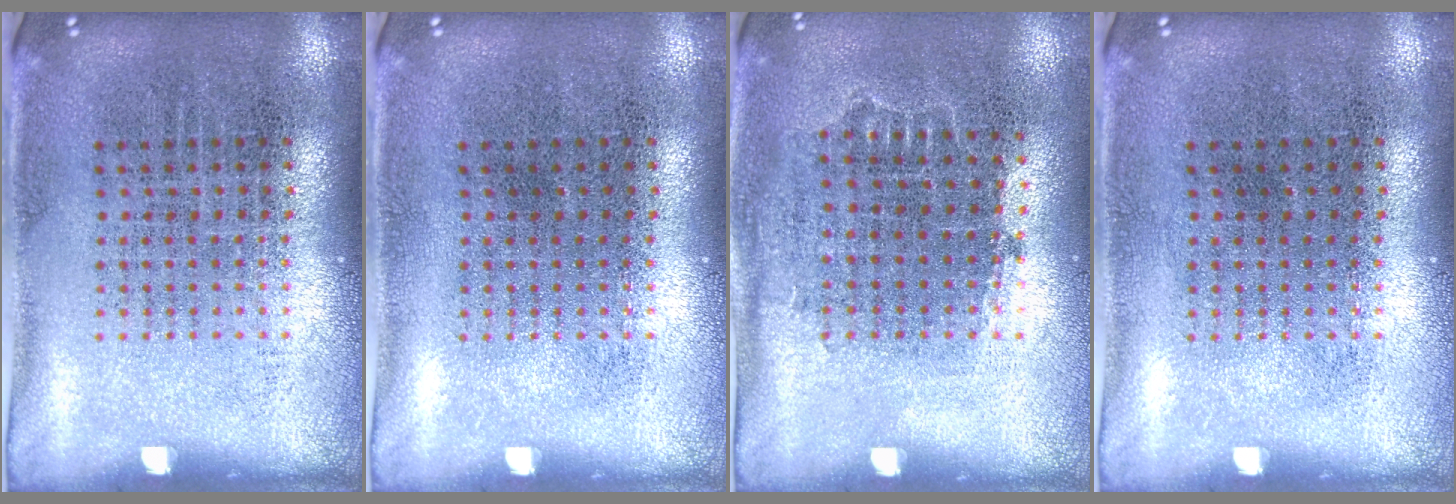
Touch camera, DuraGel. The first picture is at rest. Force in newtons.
{"total": 0.0}
{"total": 0.8, "press": 0.7, "slide": 0.3}
{"total": 0.0}